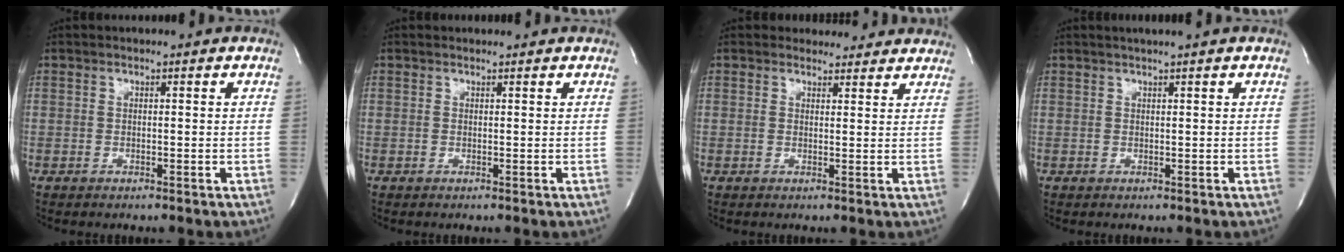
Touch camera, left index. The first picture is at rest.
{"total": 1.4, "force": [1.4, 0.2, 0.3], "torque": [-0.016, 0.009, 0.016]}
{"total": 5.7, "force": [5.3, 2.2, 0.4], "torque": [0.003, -0.001, 0.048]}
{"total": 2.2, "force": [1.7, -0.6, 1.3], "torque": [-0.020, 0.006, 0.029]}